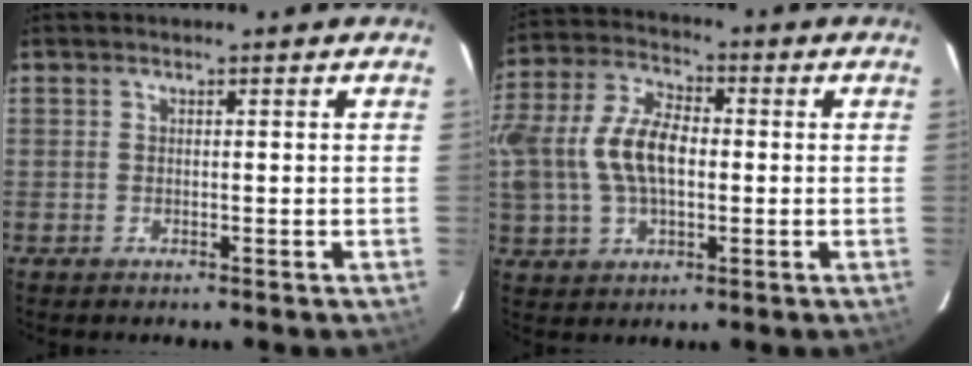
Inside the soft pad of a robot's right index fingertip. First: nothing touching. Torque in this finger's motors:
{"motor_torque": [0.55, -0.10, 0.44, 0.21]}